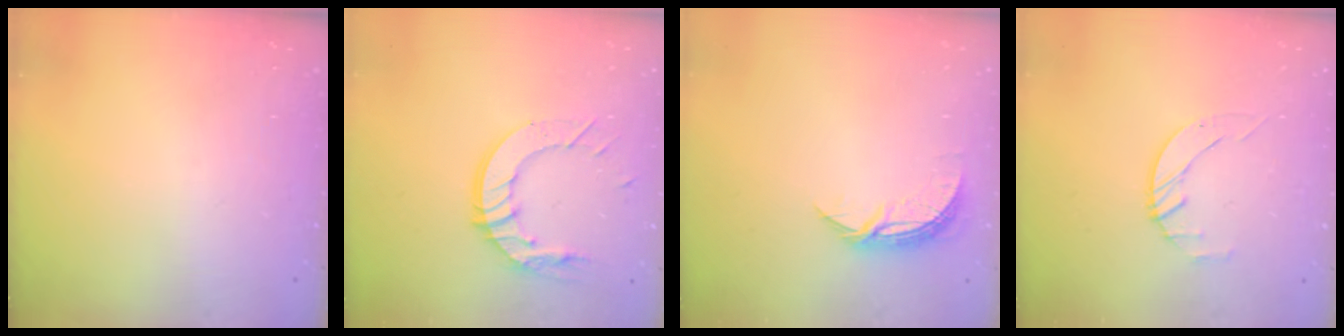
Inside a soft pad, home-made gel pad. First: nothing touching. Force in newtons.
{"total": 11.6, "press": 11.6, "slide": 1.2}
{"total": 6.7, "press": 6.7, "slide": 0.4}
{"total": 2.0, "press": 2.0, "slide": 0.3}